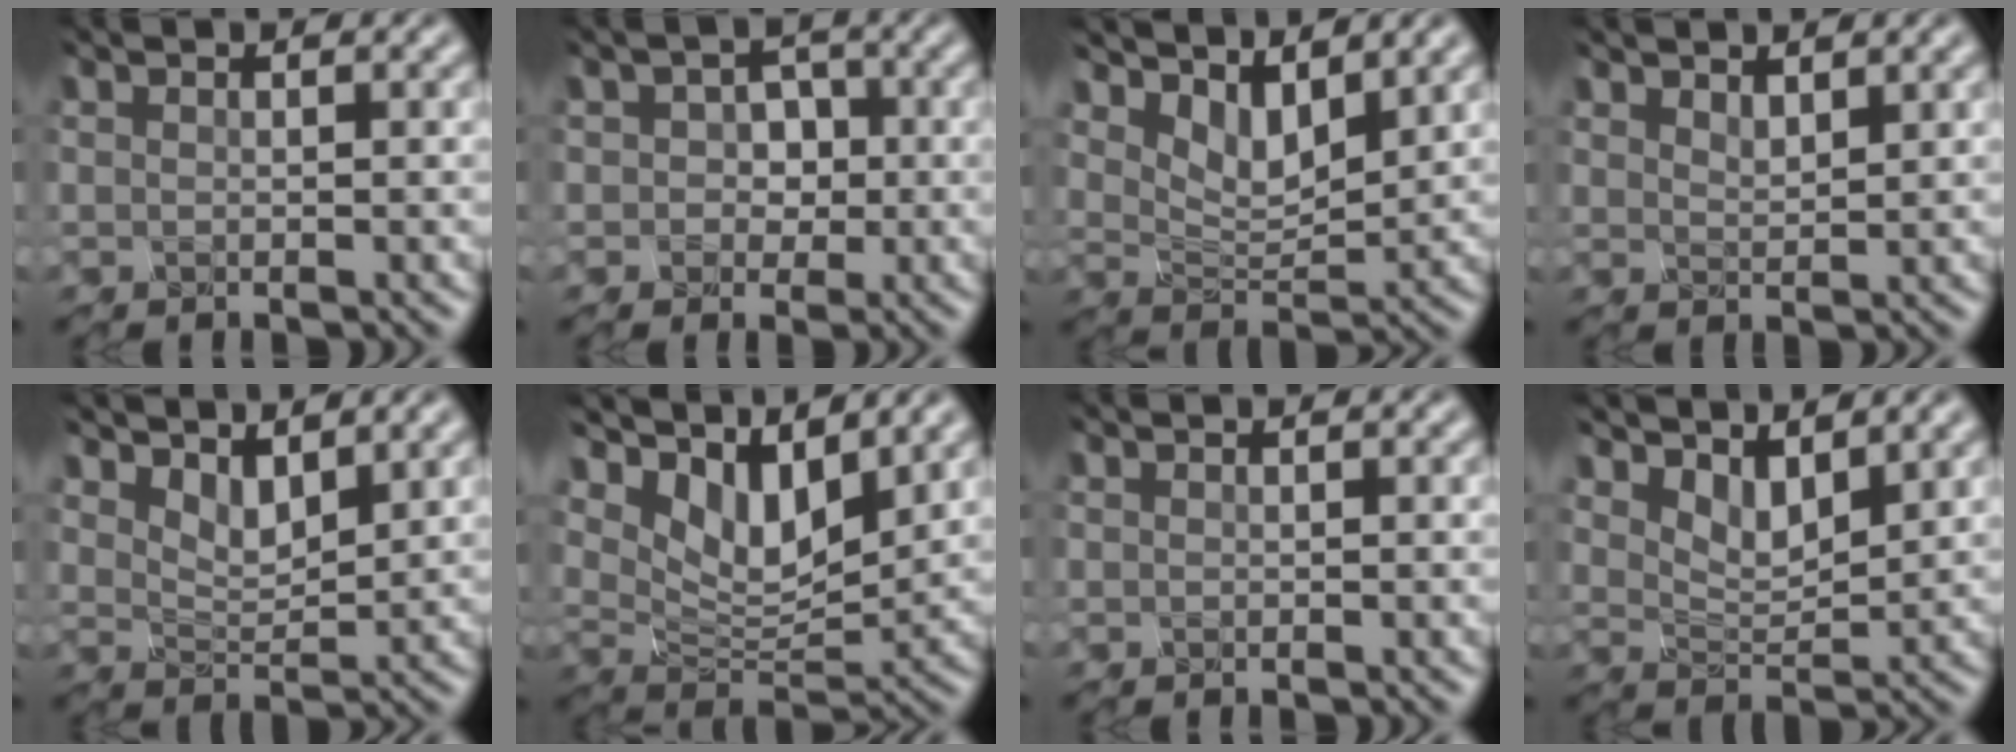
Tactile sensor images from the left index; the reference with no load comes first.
{"total": 4.0, "force": [-1.0, 3.4, 1.9], "torque": [-0.060, 0.006, -0.019]}
{"total": 6.9, "force": [3.6, 3.3, 4.9], "torque": [-0.104, -0.003, 0.063]}
{"total": 2.2, "force": [1.6, 0.9, 1.2], "torque": [-0.030, -0.005, 0.025]}
{"total": 5.6, "force": [3.2, 2.7, 3.7], "torque": [-0.089, 0.004, 0.044]}
{"total": 9.1, "force": [4.1, 4.3, 6.9], "torque": [-0.143, 0.004, 0.073]}
{"total": 0.0}
{"total": 6.3, "force": [3.4, 3.1, 4.2], "torque": [-0.098, 0.003, 0.051]}